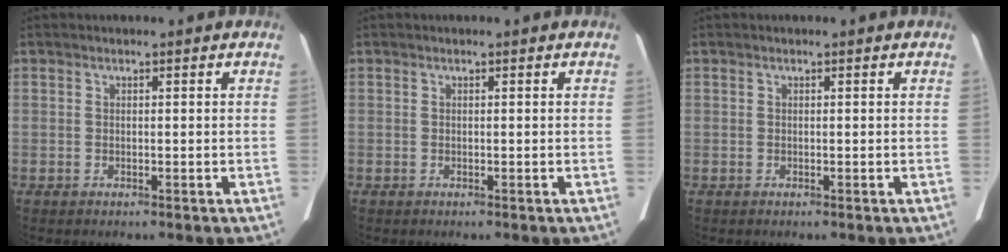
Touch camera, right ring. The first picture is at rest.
{"total": 0.0}
{"total": 0.0}